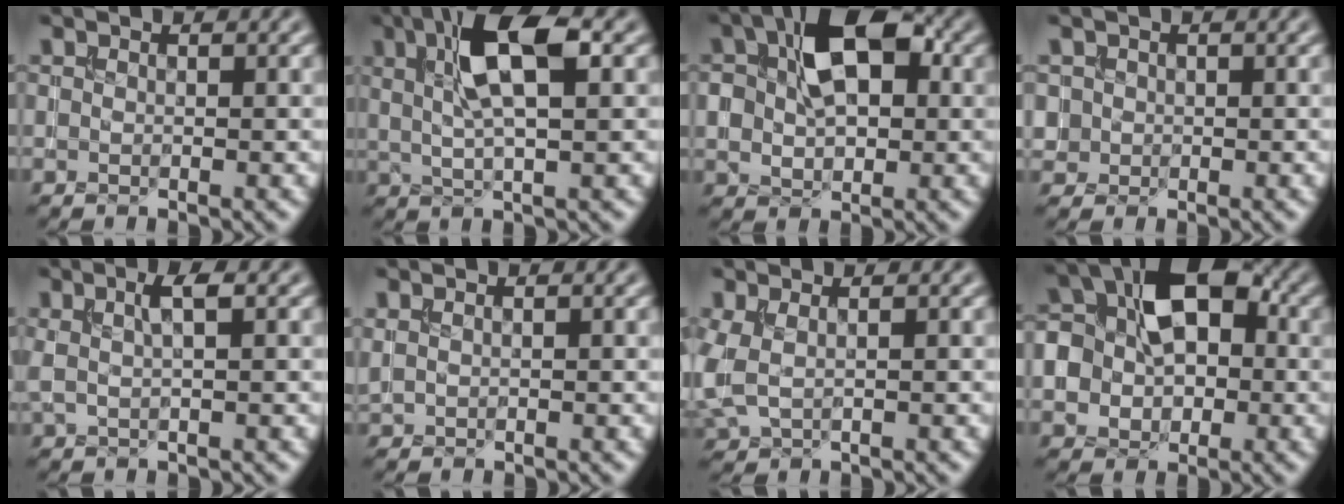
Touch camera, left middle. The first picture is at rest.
{"total": 7.2, "force": [2.2, 2.2, 6.4], "torque": [-0.120, 0.010, 0.036]}
{"total": 8.9, "force": [1.8, 5.5, 6.9], "torque": [-0.120, 0.021, 0.019]}
{"total": 1.3, "force": [0.0, 1.3, 0.1], "torque": [0.011, -0.003, 0.003]}
{"total": 2.3, "force": [0.8, 0.5, 2.1], "torque": [-0.040, 0.004, 0.013]}
{"total": 0.7, "force": [0.6, 0.2, 0.3], "torque": [-0.009, 0.001, 0.015]}
{"total": 2.7, "force": [0.2, 1.7, 2.2], "torque": [-0.068, -0.003, 0.008]}
{"total": 9.1, "force": [0.3, 6.6, 6.3], "torque": [-0.098, 0.021, -0.008]}